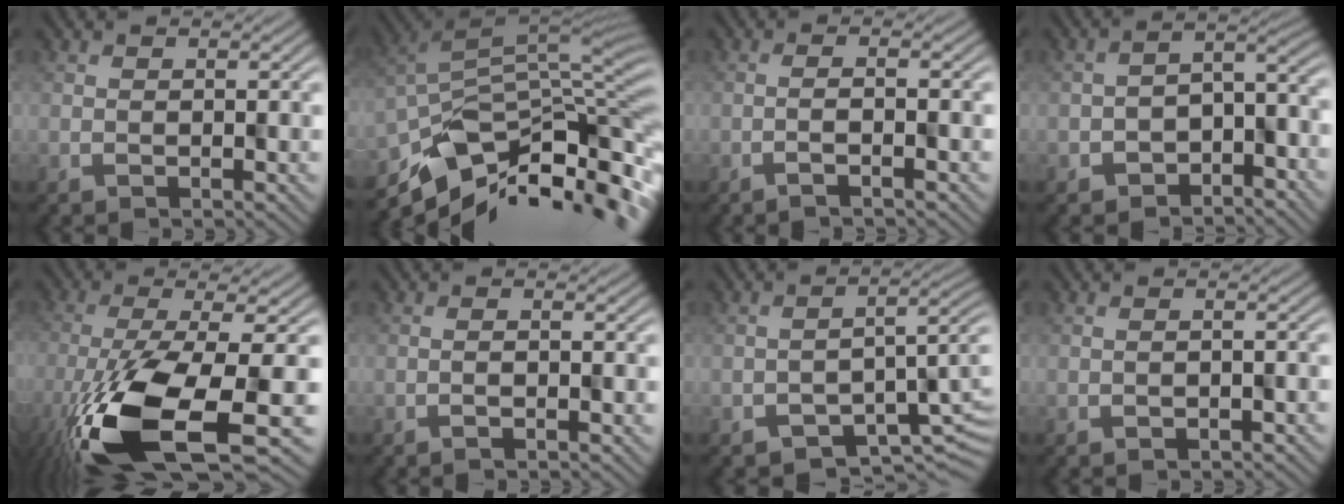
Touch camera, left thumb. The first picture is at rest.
{"total": 11.2, "force": [-6.7, 5.0, 7.5], "torque": [-0.159, -0.023, -0.098]}
{"total": 1.9, "force": [-1.1, 0.1, 1.5], "torque": [-0.019, 0.015, -0.032]}
{"total": 4.7, "force": [-3.3, 2.9, 1.5], "torque": [-0.003, -0.013, -0.071]}
{"total": 13.9, "force": [-5.8, 4.8, 11.7], "torque": [-0.266, -0.043, -0.103]}
{"total": 1.2, "force": [-0.6, 0.0, 1.0], "torque": [-0.014, 0.012, -0.018]}
{"total": 4.0, "force": [-2.5, 2.4, 2.0], "torque": [-0.010, -0.020, -0.041]}
{"total": 0.9, "force": [-0.7, -0.1, -0.5], "torque": [0.008, 0.004, -0.012]}